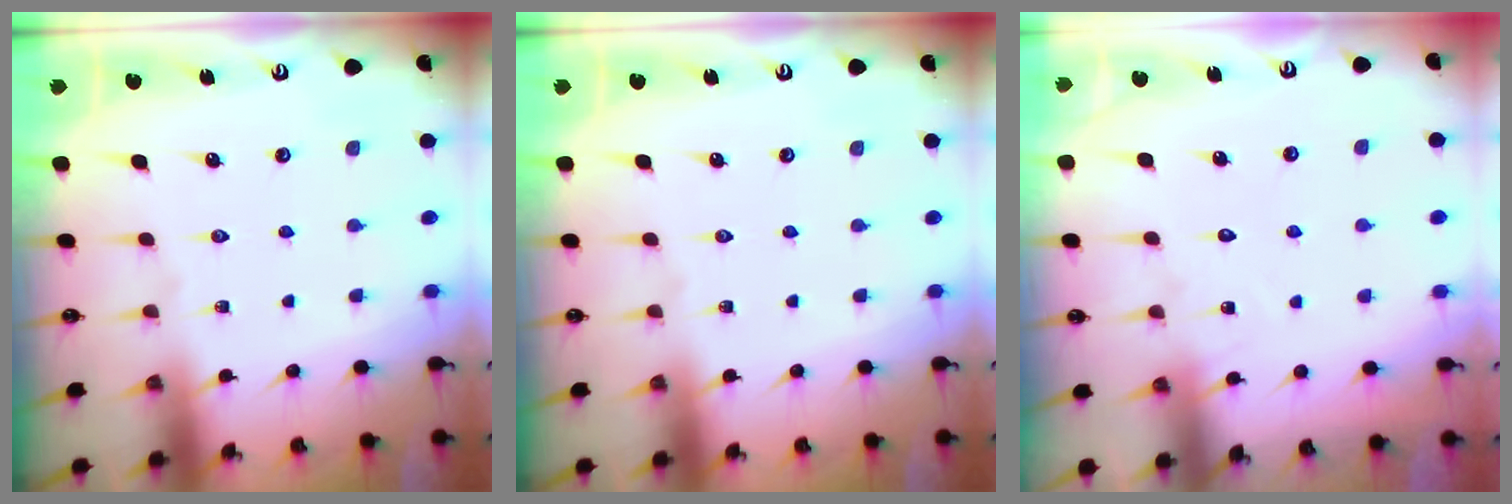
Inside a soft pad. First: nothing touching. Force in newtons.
{"total": 0.0}
{"total": 8.3, "press": 8.2, "slide": 0.6}